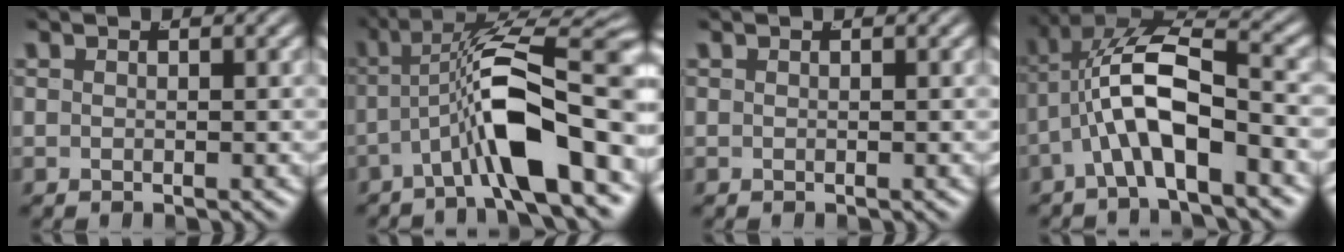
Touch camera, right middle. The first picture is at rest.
{"total": 9.2, "force": [-1.4, 3.1, 8.5], "torque": [-0.134, -0.011, -0.012]}
{"total": 0.0}
{"total": 7.2, "force": [-0.5, 3.8, 6.1], "torque": [-0.116, -0.016, -0.004]}